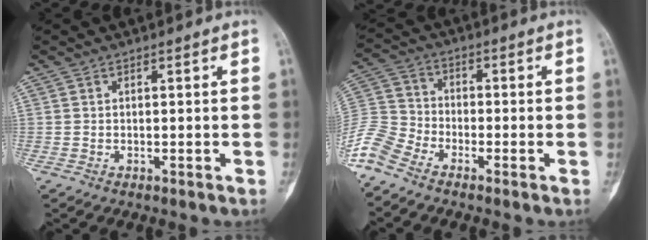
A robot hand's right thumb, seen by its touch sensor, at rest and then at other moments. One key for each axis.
{"total": 8.0, "fx": -6.1, "fy": 3.7, "fz": 3.7, "tx": -0.087, "ty": 0.019, "tz": -0.137}